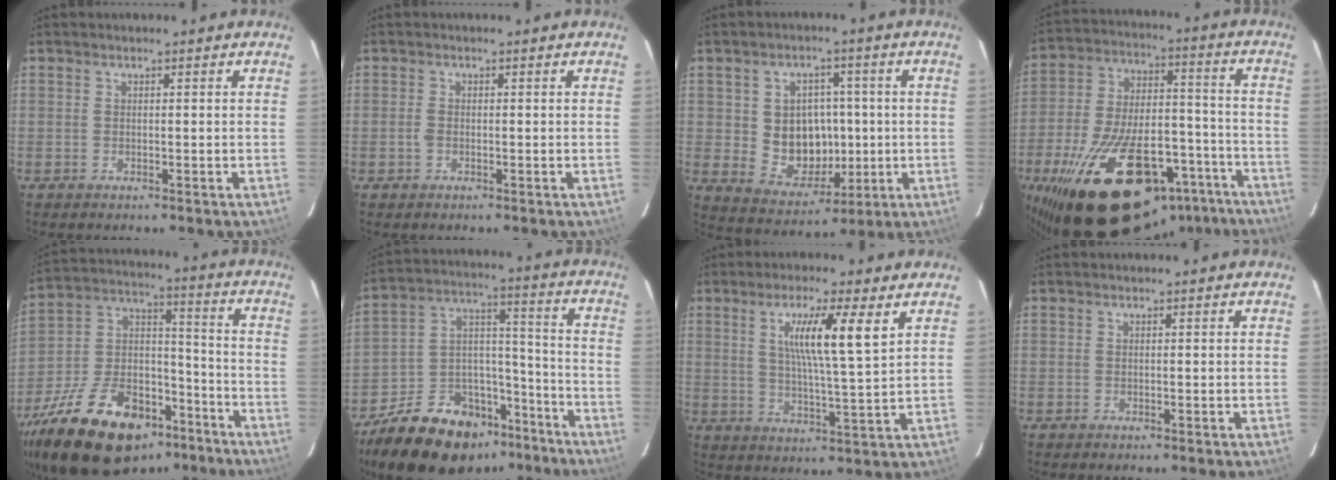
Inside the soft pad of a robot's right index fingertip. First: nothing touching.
{"total": 1.1, "force": [-0.4, 0.7, 0.8], "torque": [-0.017, 0.002, -0.008]}
{"total": 10.5, "force": [0.0, 9.0, 5.3], "torque": [-0.109, 0.008, 0.021]}
{"total": 33.2, "force": [-21.1, 15.3, 20.6], "torque": [-0.368, 0.004, -0.293]}
{"total": 27.4, "force": [-17.7, 14.0, 15.5], "torque": [-0.312, 0.015, -0.277]}
{"total": 21.9, "force": [-15.3, 11.9, 10.2], "torque": [-0.210, 0.052, -0.227]}
{"total": 9.7, "force": [4.2, 0.1, 8.8], "torque": [-0.150, -0.003, 0.069]}
{"total": 0.0}